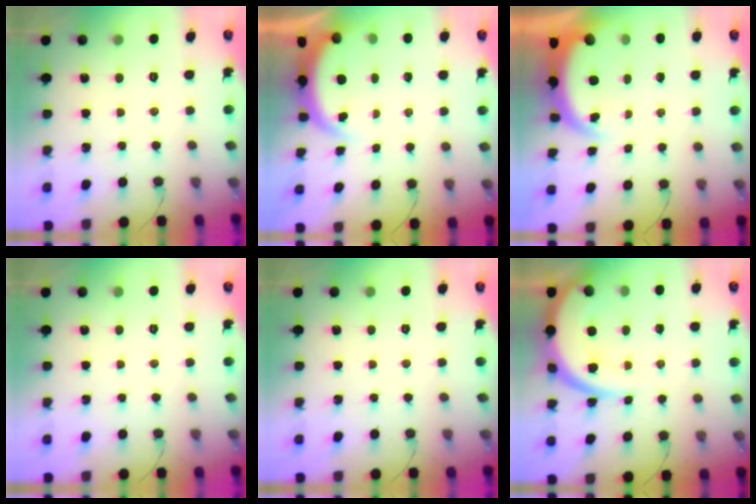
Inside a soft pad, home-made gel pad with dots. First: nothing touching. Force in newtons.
{"total": 4.7, "press": 4.5, "slide": 1.3}
{"total": 5.2, "press": 5.1, "slide": 0.5}
{"total": 0.0}
{"total": 0.0}
{"total": 10.7, "press": 10.7, "slide": 1.0}